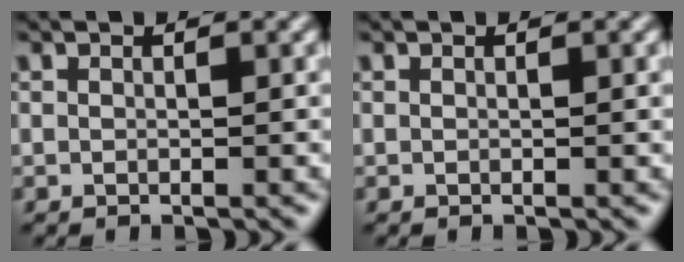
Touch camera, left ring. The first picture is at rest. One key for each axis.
{"total": 0.0}